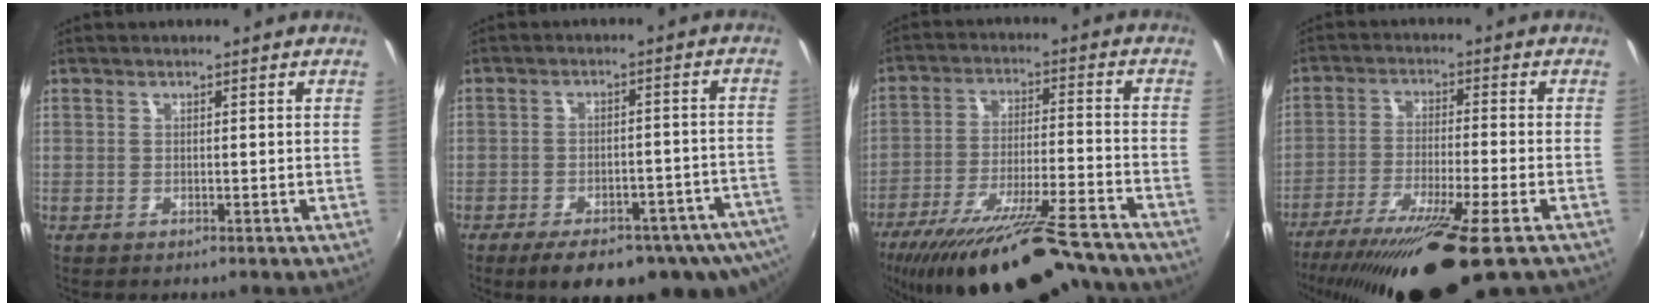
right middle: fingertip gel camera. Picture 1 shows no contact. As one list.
[{"total": 18.5, "force": [-13.5, 5.7, 11.3], "torque": [-0.173, -0.042, -0.169]}, {"total": 25.1, "force": [-21.7, 3.8, 12.0], "torque": [-0.214, -0.047, -0.321]}, {"total": 18.2, "force": [-12.8, 1.8, 12.8], "torque": [-0.244, -0.047, -0.212]}]